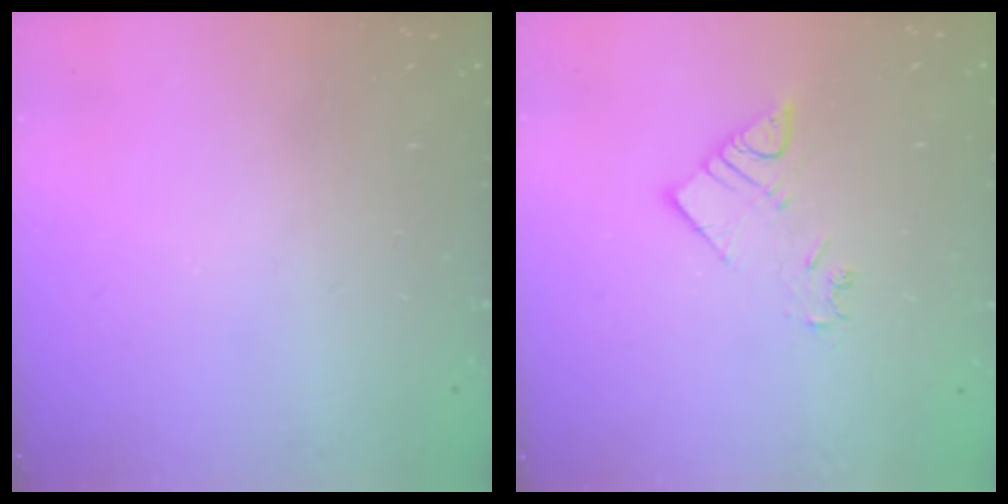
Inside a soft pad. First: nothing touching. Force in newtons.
{"total": 5.6, "press": 5.6, "slide": 0.4}